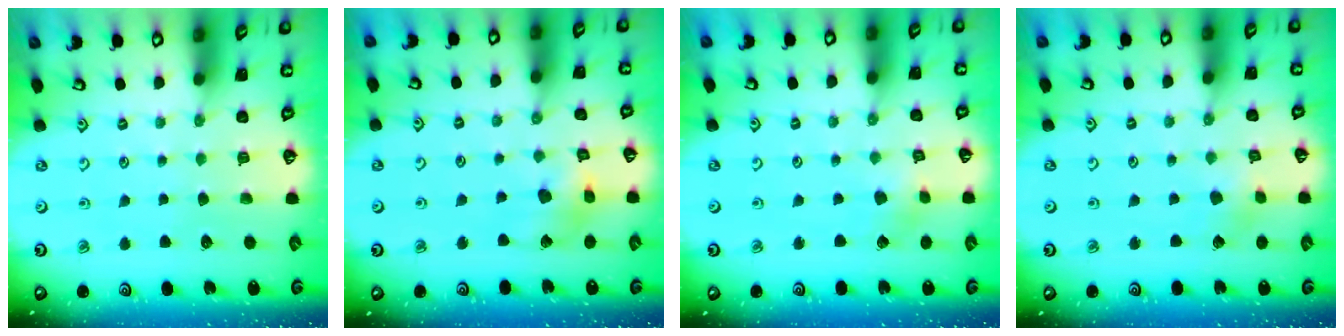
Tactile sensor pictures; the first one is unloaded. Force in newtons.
{"total": 9.9, "press": 9.8, "slide": 1.3}
{"total": 2.8, "press": 2.8, "slide": 0.2}
{"total": 2.7, "press": 2.7, "slide": 0.3}